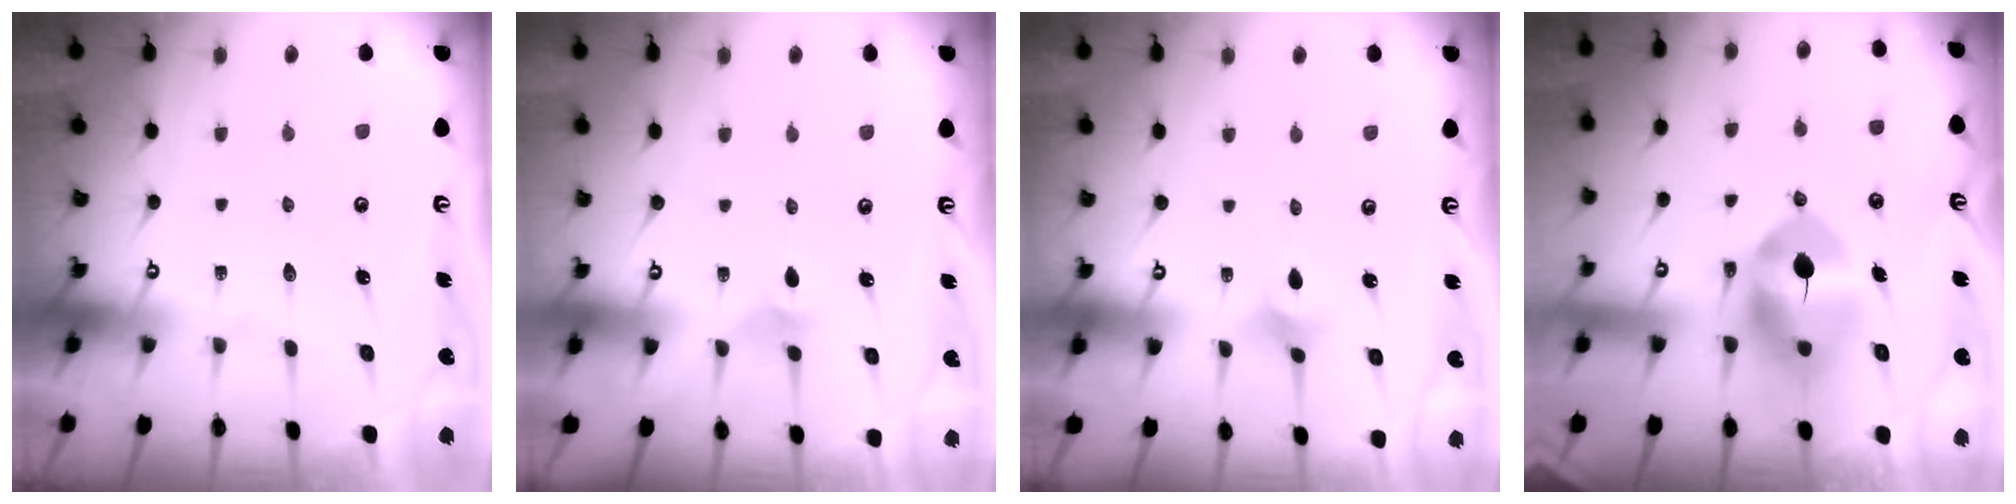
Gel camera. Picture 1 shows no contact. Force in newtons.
{"total": 3.0, "press": 2.9, "slide": 0.7}
{"total": 2.5, "press": 2.4, "slide": 0.6}
{"total": 12.0, "press": 11.8, "slide": 2.0}